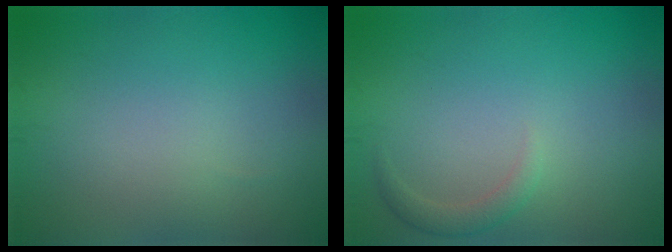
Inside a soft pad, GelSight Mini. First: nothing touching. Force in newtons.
{"total": 1.3, "press": 1.3, "slide": 0.1}